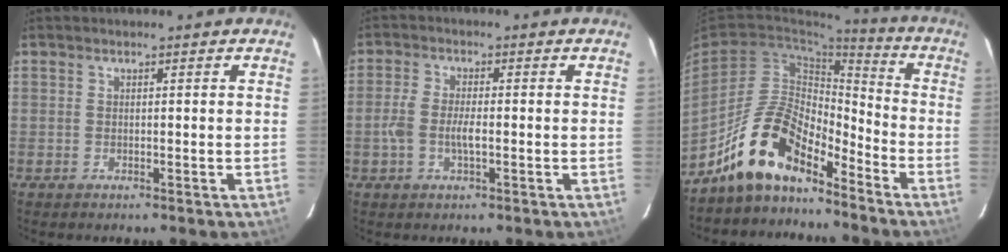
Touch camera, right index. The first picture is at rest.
{"total": 4.7, "force": [-1.1, 1.7, 4.2], "torque": [-0.091, 0.001, -0.023]}
{"total": 13.8, "force": [-10.8, 5.2, 6.9], "torque": [-0.138, 0.019, -0.203]}